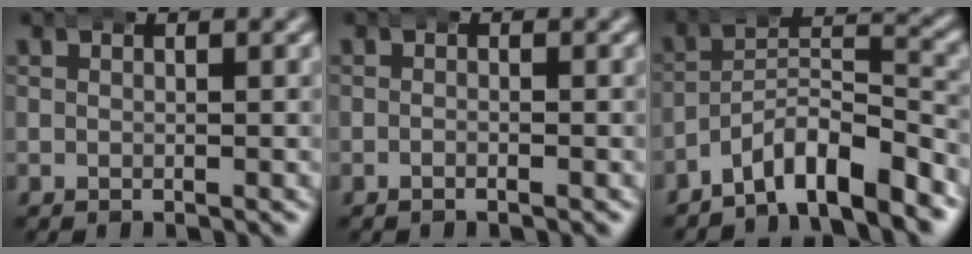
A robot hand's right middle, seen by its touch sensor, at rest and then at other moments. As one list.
[{"total": 0.7, "force": [-0.5, 0.0, 0.4], "torque": [-0.004, 0.003, -0.016]}, {"total": 7.2, "force": [-5.0, 3.2, 4.1], "torque": [-0.049, -0.001, -0.087]}]